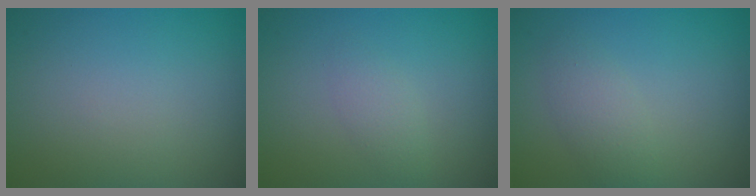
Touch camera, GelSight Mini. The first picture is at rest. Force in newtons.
{"total": 1.4, "press": 1.4, "slide": 0.0}
{"total": 2.2, "press": 2.2, "slide": 0.1}